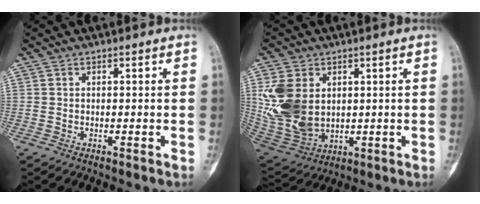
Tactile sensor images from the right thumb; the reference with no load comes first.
{"total": 14.4, "force": [2.5, 10.2, 9.8], "torque": [-0.191, -0.012, 0.070]}